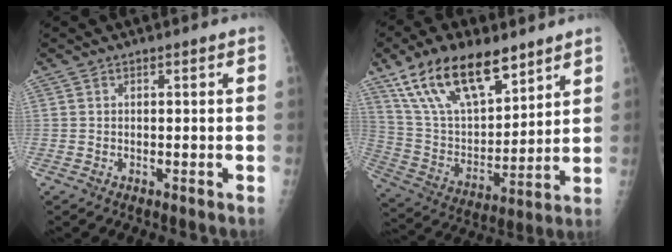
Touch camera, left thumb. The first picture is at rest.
{"total": 20.2, "force": [13.1, 9.0, 12.5], "torque": [-0.192, -0.046, 0.251]}